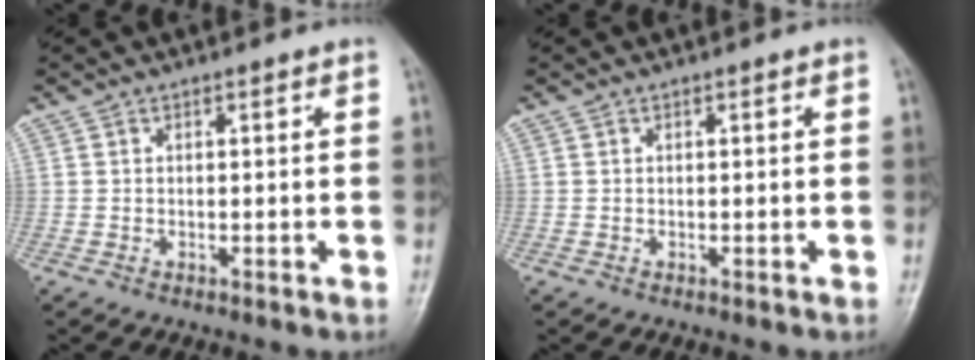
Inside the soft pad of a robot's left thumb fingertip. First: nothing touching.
{"total": 0.0}